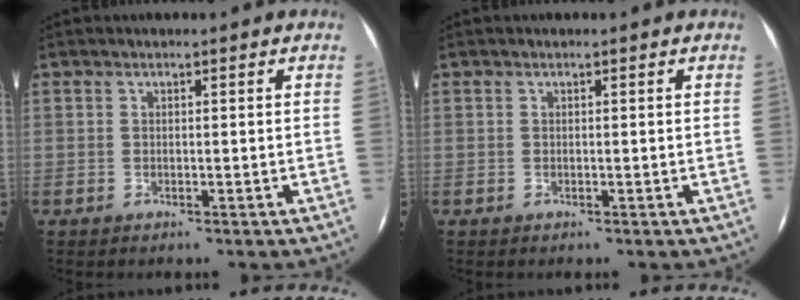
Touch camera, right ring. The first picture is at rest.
{"total": 0.0}